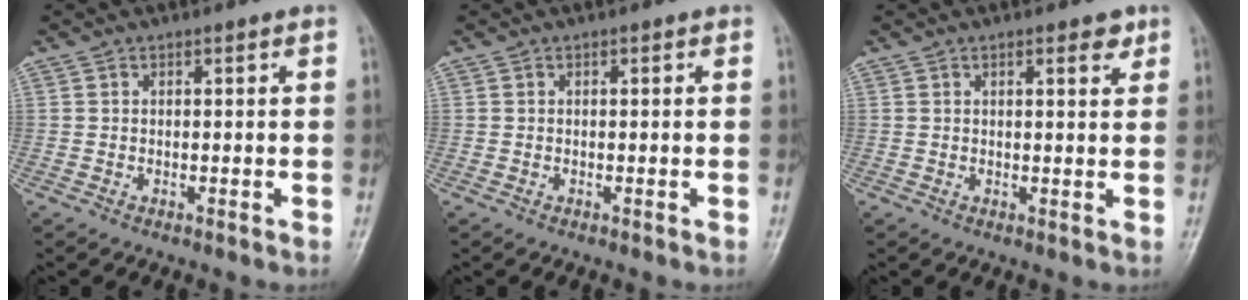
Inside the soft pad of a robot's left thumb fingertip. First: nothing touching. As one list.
[{"total": 0.0}, {"total": 2.8, "force": [1.6, 1.1, 2.0], "torque": [-0.017, -0.005, 0.017]}]